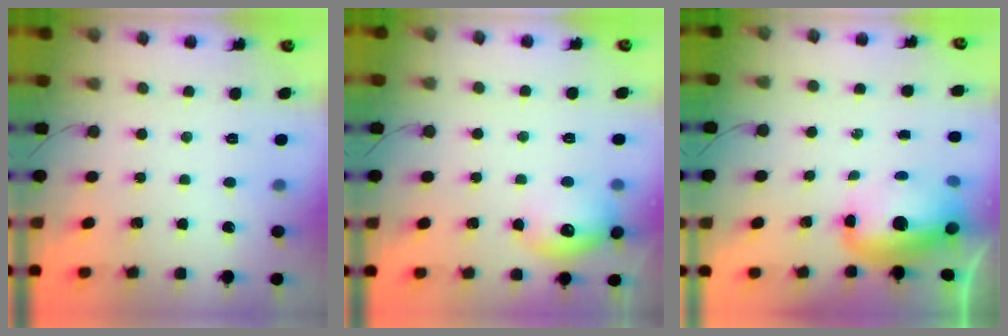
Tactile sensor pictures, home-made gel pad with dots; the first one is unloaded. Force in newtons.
{"total": 13.3, "press": 13.3, "slide": 0.9}
{"total": 13.9, "press": 13.7, "slide": 2.7}